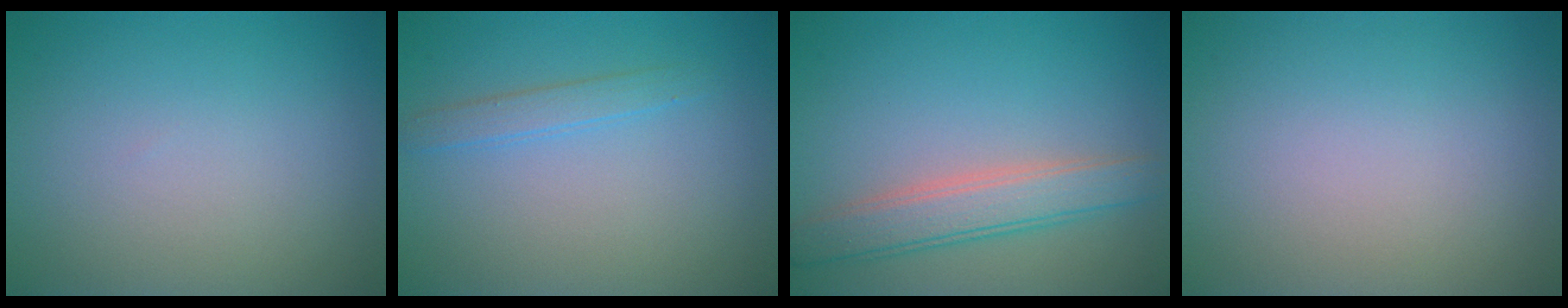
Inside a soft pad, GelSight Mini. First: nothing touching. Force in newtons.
{"total": 1.6, "press": 1.6, "slide": 0.1}
{"total": 4.0, "press": 4.0, "slide": 0.3}
{"total": 0.0}